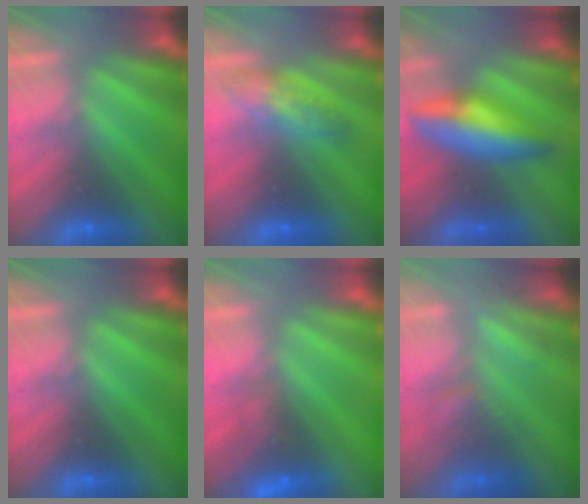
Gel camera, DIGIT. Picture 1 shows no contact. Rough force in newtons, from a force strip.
{"total": 2.6}
{"total": 5.7}
{"total": 0.0}
{"total": 2.7}
{"total": 3.3}